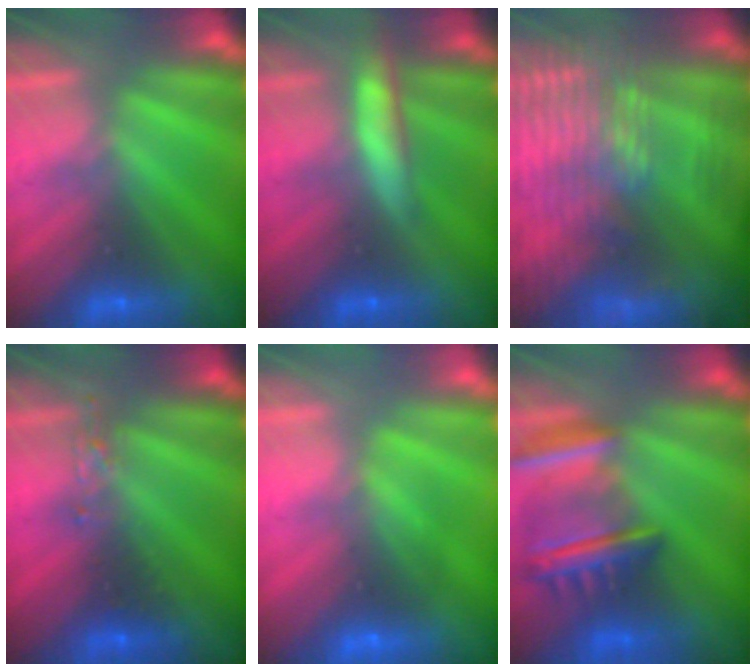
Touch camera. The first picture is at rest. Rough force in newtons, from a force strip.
{"total": 5.5}
{"total": 7.7}
{"total": 2.4}
{"total": 2.7}
{"total": 7.6}